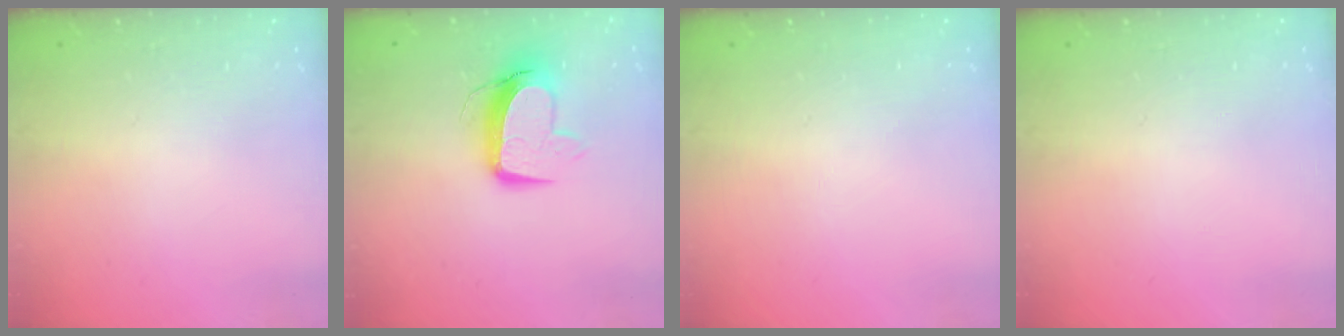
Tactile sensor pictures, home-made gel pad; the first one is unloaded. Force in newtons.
{"total": 11.0, "press": 11.0, "slide": 1.4}
{"total": 0.0}
{"total": 0.0}